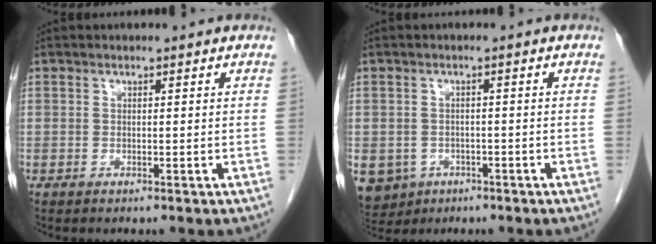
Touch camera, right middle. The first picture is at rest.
{"total": 8.5, "force": [-4.2, 7.0, 2.4], "torque": [-0.070, 0.001, -0.057]}